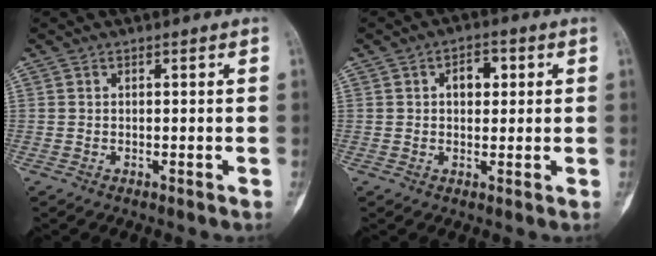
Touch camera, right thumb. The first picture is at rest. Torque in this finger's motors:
{"motor_torque": [0.18, 0.01, 0.44, 0.11, 0.00]}